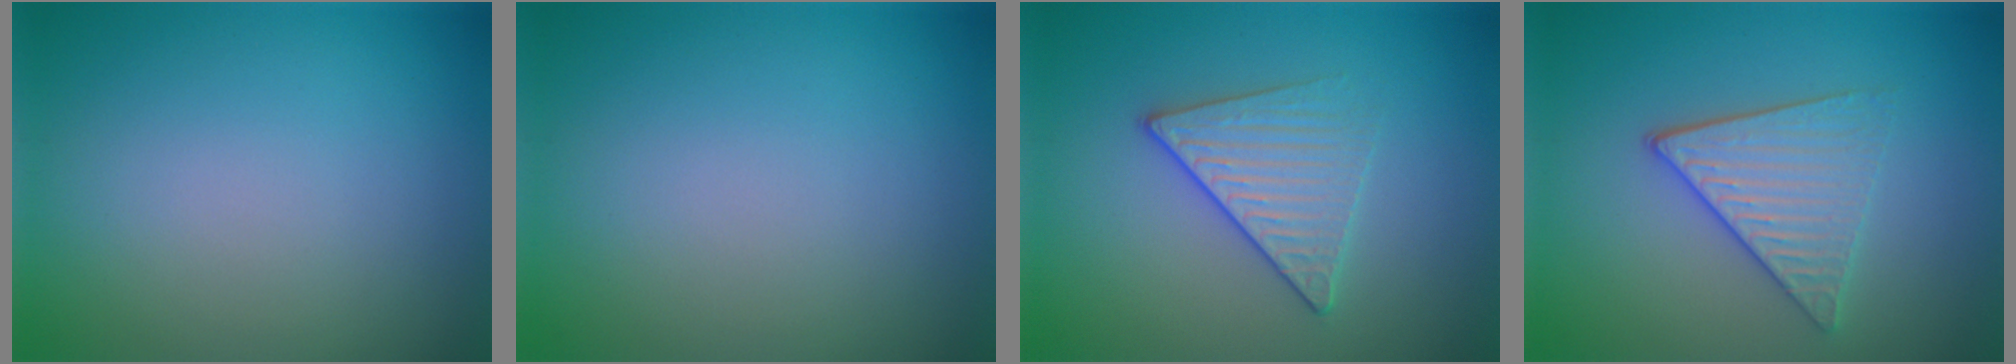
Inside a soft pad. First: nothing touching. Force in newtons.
{"total": 0.0}
{"total": 3.3, "press": 3.0, "slide": 1.3}
{"total": 3.9, "press": 3.4, "slide": 2.0}